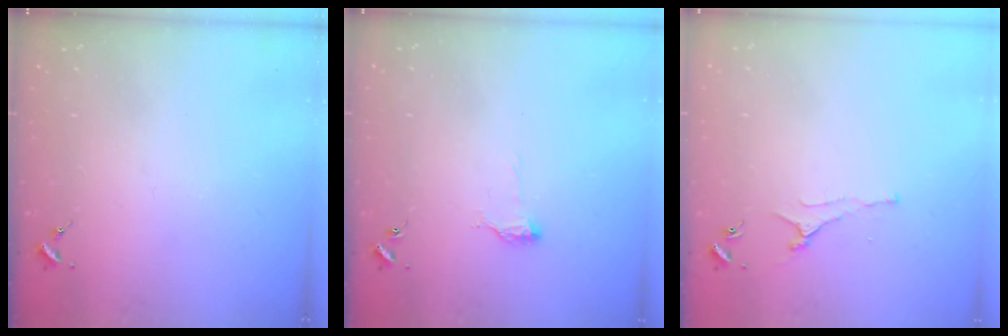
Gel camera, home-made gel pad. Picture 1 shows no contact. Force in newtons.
{"total": 6.9, "press": 6.9, "slide": 0.6}
{"total": 3.6, "press": 3.5, "slide": 0.7}